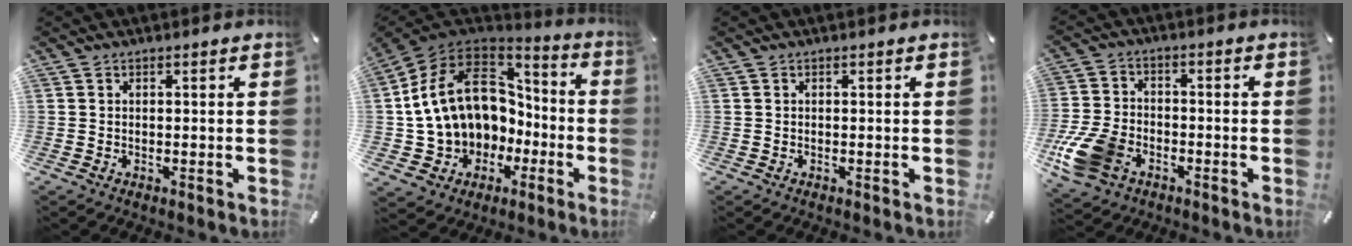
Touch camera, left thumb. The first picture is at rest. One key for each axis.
{"total": 19.7, "fx": 2.3, "fy": 15.8, "fz": 11.5, "tx": -0.241, "ty": -0.007, "tz": 0.061}
{"total": 0.0}
{"total": 12.7, "fx": -5.8, "fy": 8.5, "fz": 7.3, "tx": -0.157, "ty": 0.030, "tz": -0.102}